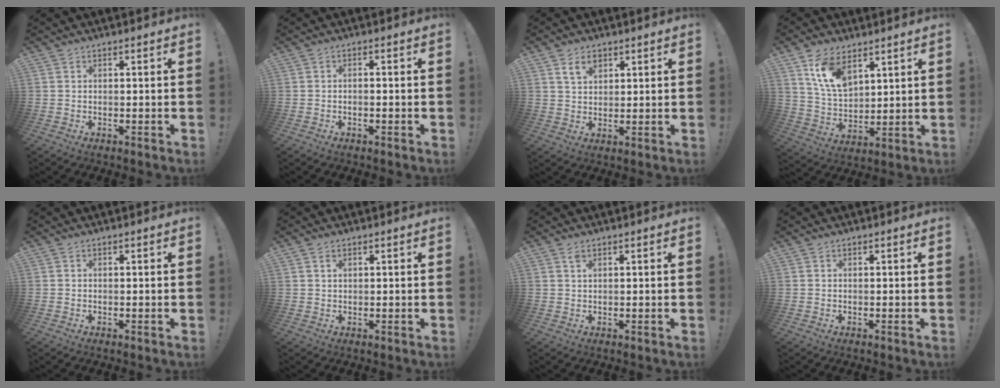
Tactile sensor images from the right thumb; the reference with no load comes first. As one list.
[{"total": 1.0, "force": [-0.8, 0.3, 0.5], "torque": [-0.014, 0.006, -0.013]}, {"total": 5.5, "force": [3.2, 3.6, 2.8], "torque": [-0.035, -0.009, 0.055]}, {"total": 12.3, "force": [7.4, 7.1, 6.7], "torque": [-0.142, -0.028, 0.145]}, {"total": 0.0}, {"total": 1.5, "force": [0.9, 0.9, 0.8], "torque": [-0.015, 0.001, 0.016]}, {"total": 1.6, "force": [1.1, 0.7, 1.0], "torque": [-0.021, 0.000, 0.019]}, {"total": 0.0}]